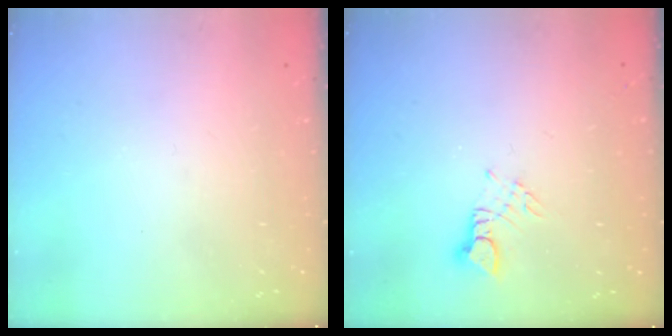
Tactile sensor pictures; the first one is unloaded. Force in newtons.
{"total": 3.1, "press": 3.0, "slide": 0.4}